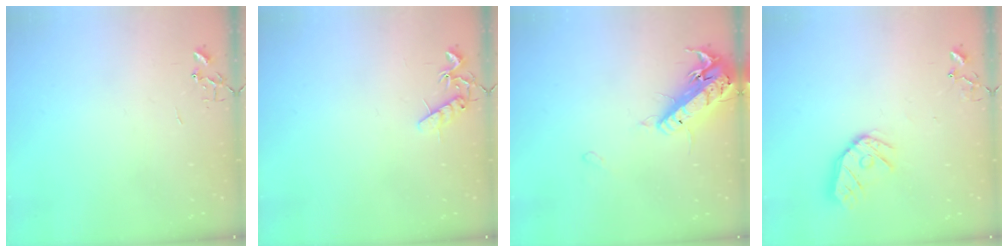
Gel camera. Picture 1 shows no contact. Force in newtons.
{"total": 8.0, "press": 8.0, "slide": 0.4}
{"total": 17.3, "press": 16.9, "slide": 3.7}
{"total": 12.6, "press": 12.5, "slide": 1.4}